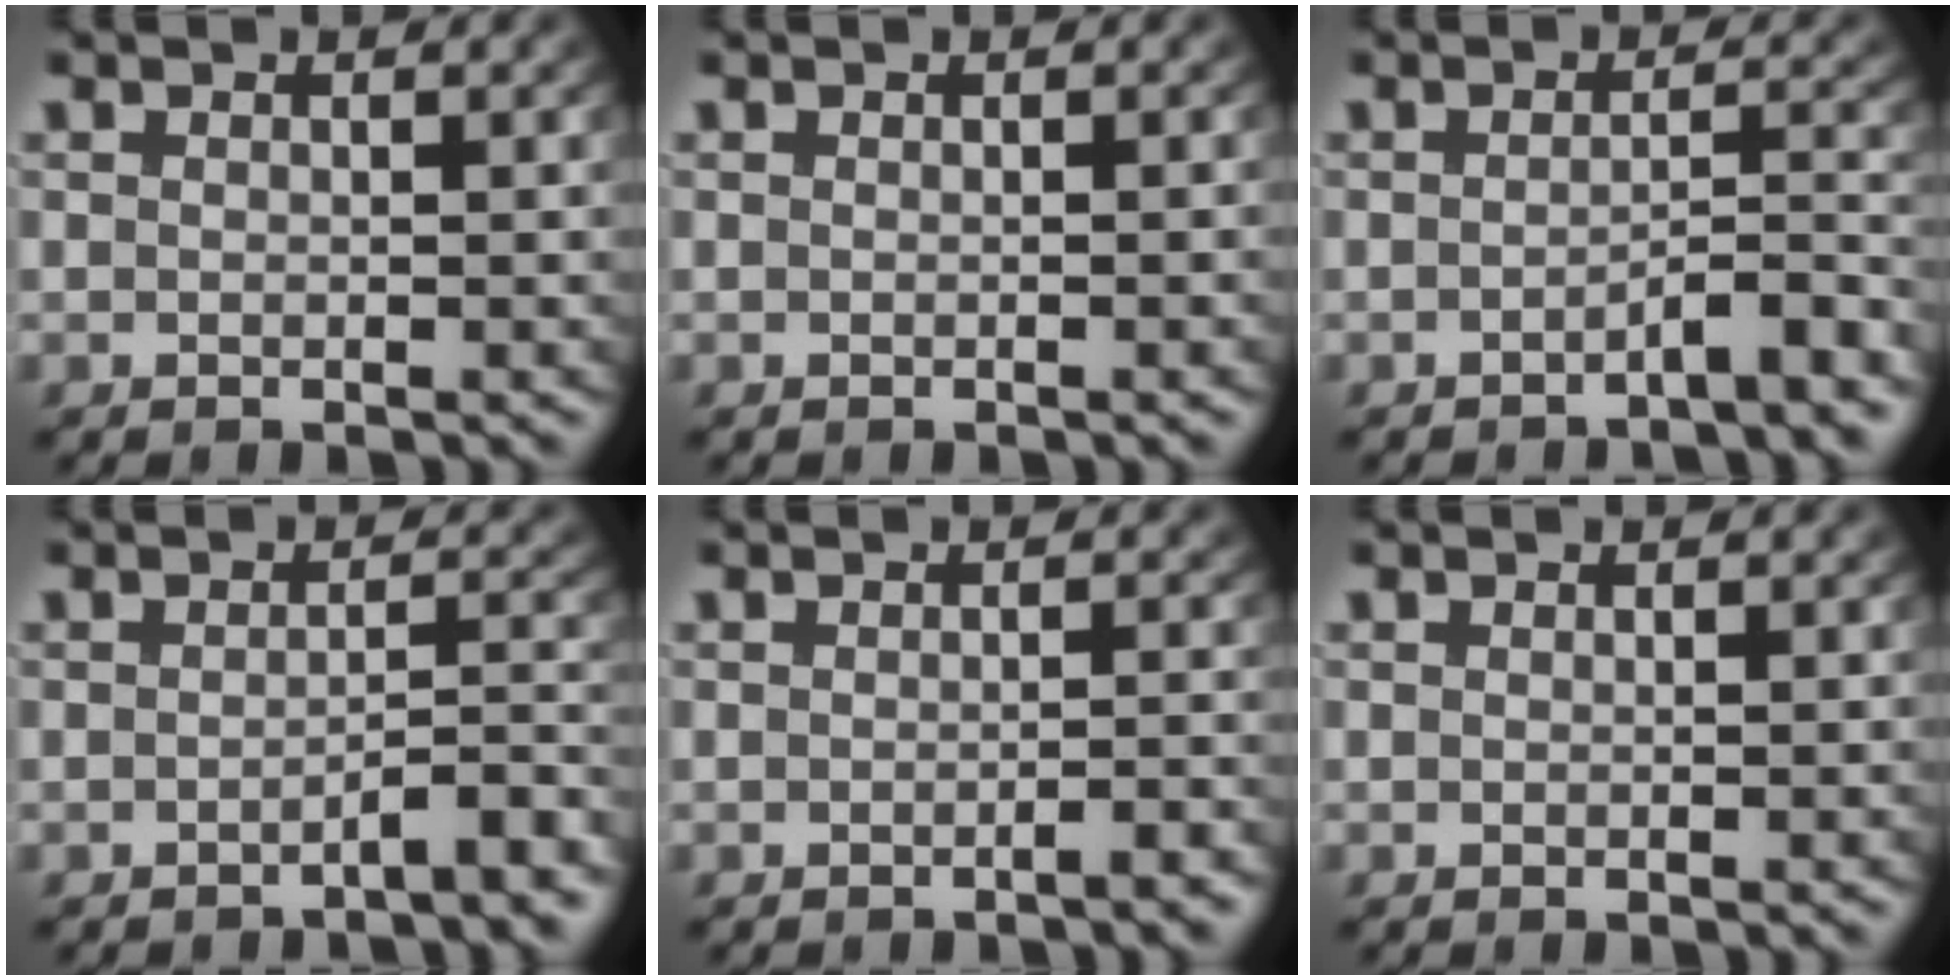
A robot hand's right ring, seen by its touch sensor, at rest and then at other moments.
{"total": 0.0}
{"total": 2.5, "force": [-2.0, 0.2, 1.5], "torque": [-0.014, 0.000, -0.034]}
{"total": 2.6, "force": [-2.0, 0.4, 1.5], "torque": [-0.016, -0.001, -0.033]}
{"total": 1.0, "force": [-0.9, -0.2, 0.3], "torque": [-0.005, 0.001, -0.016]}
{"total": 0.0}